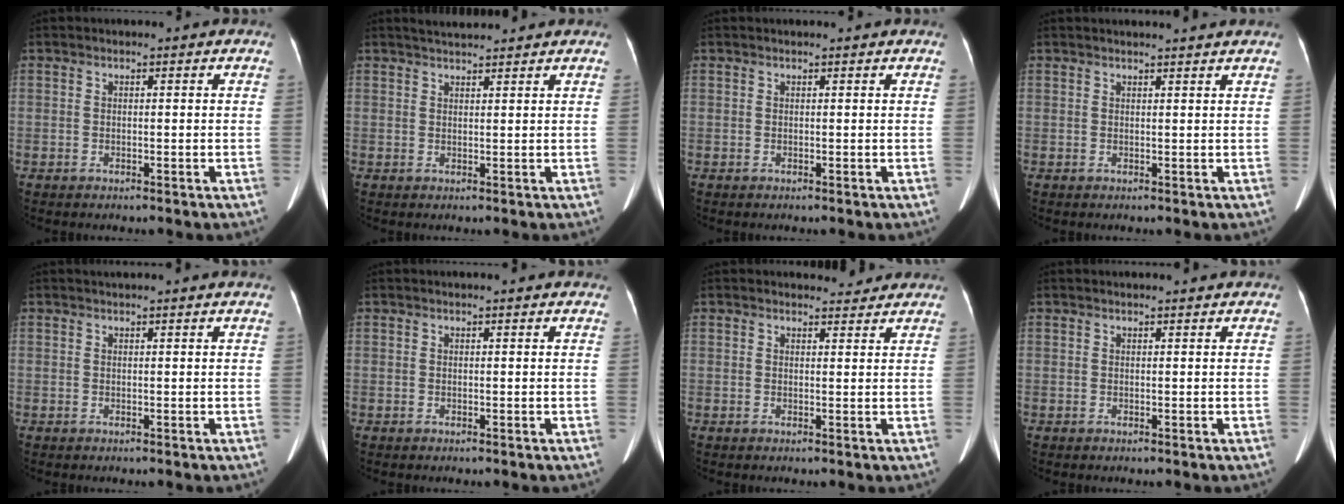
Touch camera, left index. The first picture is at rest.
{"total": 3.7, "force": [3.5, 0.2, 1.1], "torque": [-0.022, 0.027, 0.058]}
{"total": 0.8, "force": [0.8, 0.1, 0.2], "torque": [-0.008, 0.008, 0.010]}
{"total": 3.4, "force": [3.2, -0.5, 1.1], "torque": [-0.014, 0.007, 0.037]}
{"total": 3.6, "force": [3.3, -0.5, 1.4], "torque": [-0.015, 0.022, 0.040]}
{"total": 2.2, "force": [2.0, 0.2, 0.9], "torque": [-0.012, 0.012, 0.019]}
{"total": 2.6, "force": [2.5, 0.6, -0.1], "torque": [-0.002, -0.003, 0.028]}
{"total": 2.1, "force": [2.1, -0.1, 0.5], "torque": [-0.008, 0.012, 0.026]}